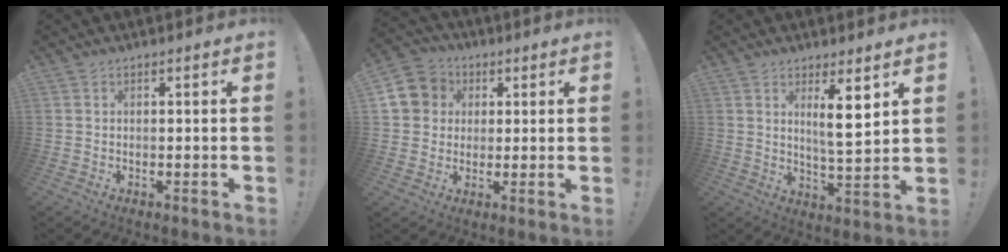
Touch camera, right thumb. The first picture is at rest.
{"total": 9.2, "force": [1.8, 8.6, 2.9], "torque": [-0.047, 0.003, 0.038]}
{"total": 8.7, "force": [4.0, 1.3, 7.6], "torque": [-0.113, -0.026, 0.061]}